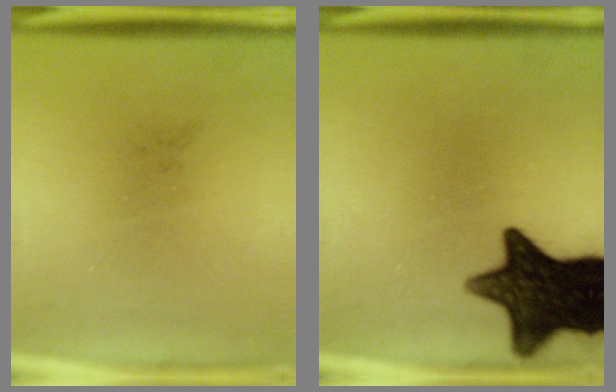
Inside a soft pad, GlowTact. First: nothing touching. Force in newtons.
{"total": 15.4}